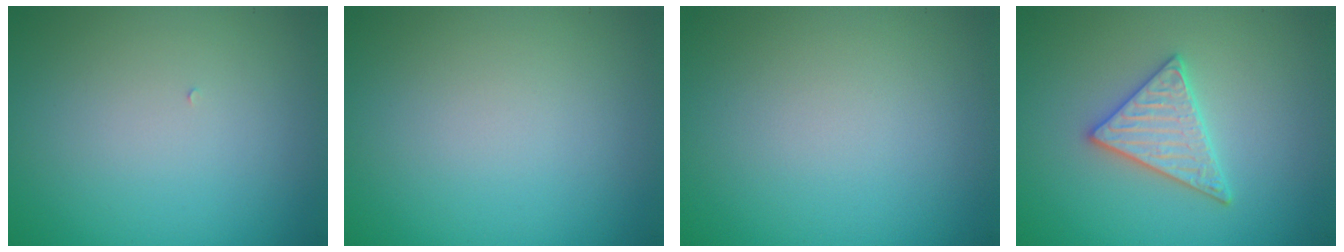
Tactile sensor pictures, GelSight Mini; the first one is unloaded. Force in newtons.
{"total": 0.0}
{"total": 0.0}
{"total": 2.9, "press": 2.8, "slide": 0.5}